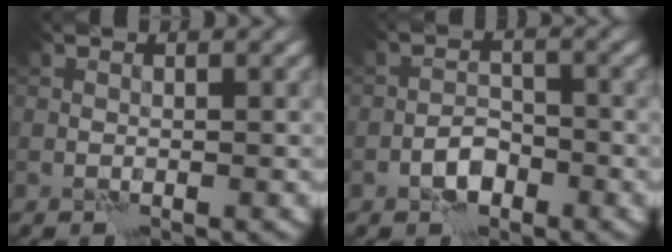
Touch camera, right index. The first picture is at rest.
{"total": 2.6, "force": [-1.6, 1.4, 1.4], "torque": [-0.020, 0.009, -0.031]}